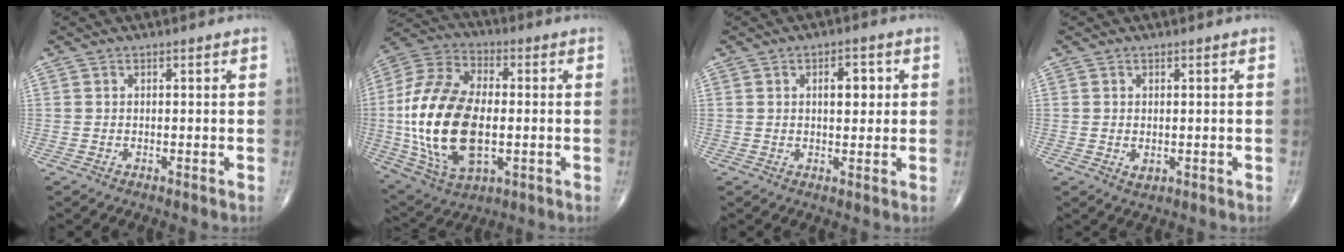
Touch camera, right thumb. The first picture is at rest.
{"total": 23.9, "force": [-1.8, 13.2, 19.8], "torque": [-0.408, 0.002, -0.024]}
{"total": 4.8, "force": [1.1, 2.4, 3.9], "torque": [-0.041, -0.002, 0.013]}
{"total": 1.6, "force": [-0.1, 1.0, 1.2], "torque": [-0.018, -0.004, 0.002]}